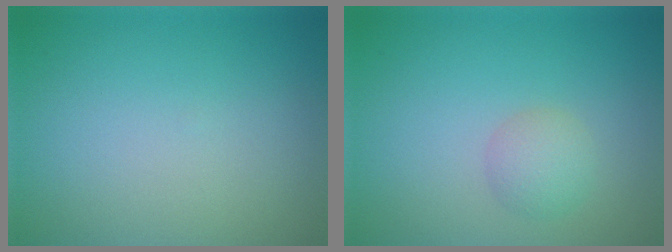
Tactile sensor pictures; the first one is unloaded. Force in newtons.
{"total": 1.9, "press": 1.9, "slide": 0.0}